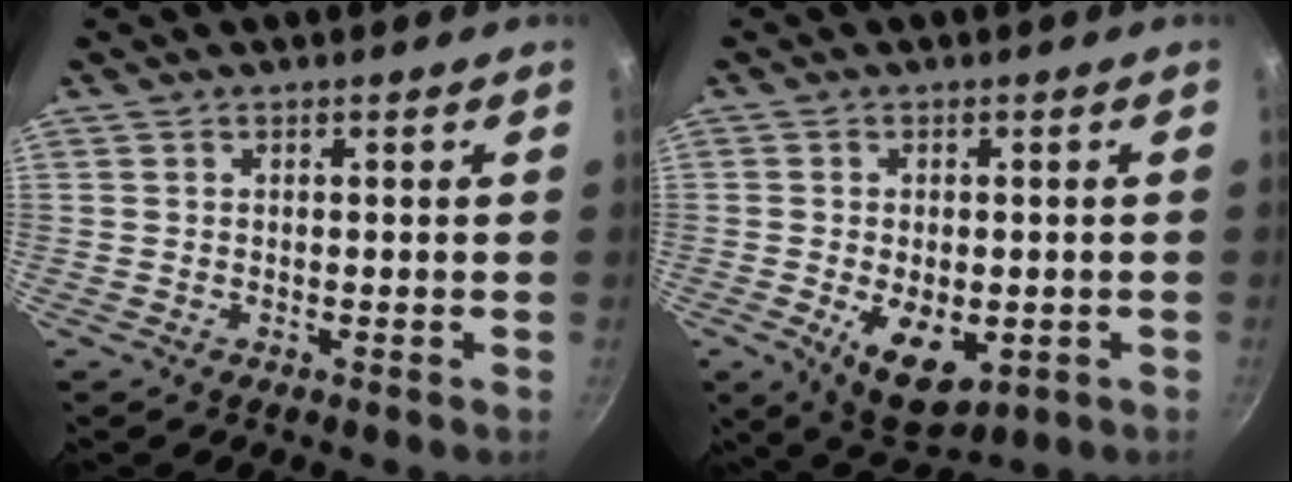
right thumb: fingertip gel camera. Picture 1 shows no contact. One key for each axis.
{"total": 9.9, "fx": -2.6, "fy": 5.7, "fz": 7.8, "tx": -0.099, "ty": -0.007, "tz": -0.023}